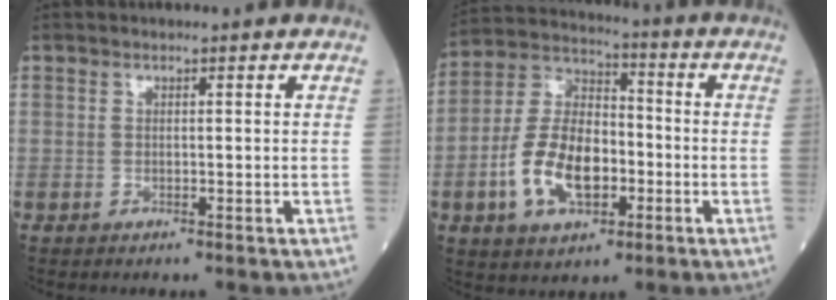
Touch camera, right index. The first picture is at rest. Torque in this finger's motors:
{"motor_torque": [0.82, -0.19, 0.38, 0.21]}